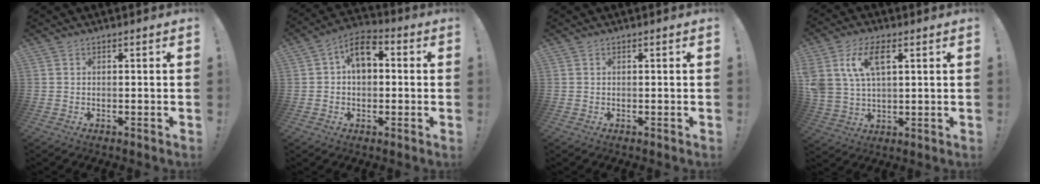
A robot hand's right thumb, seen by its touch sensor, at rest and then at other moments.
{"total": 9.1, "force": [1.7, 6.4, 6.2], "torque": [-0.085, 0.008, 0.032]}
{"total": 0.0}
{"total": 11.4, "force": [5.0, 6.3, 8.0], "torque": [-0.162, -0.003, 0.093]}